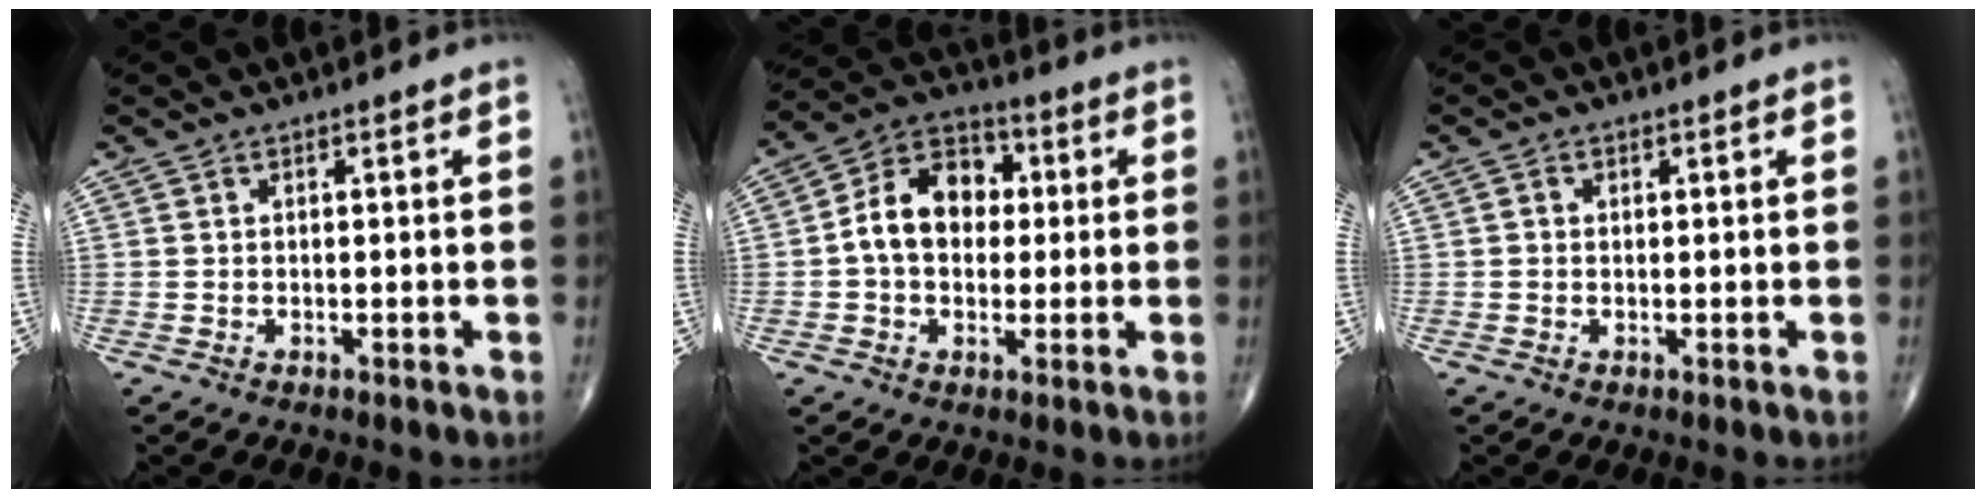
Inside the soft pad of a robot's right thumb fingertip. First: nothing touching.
{"total": 12.0, "force": [0.7, 8.9, 8.0], "torque": [-0.111, 0.030, 0.002]}
{"total": 0.9, "force": [0.1, 0.8, 0.3], "torque": [-0.002, 0.001, 0.001]}